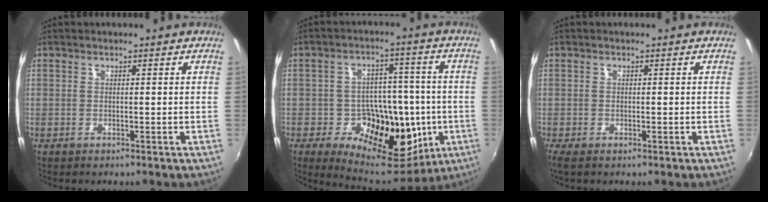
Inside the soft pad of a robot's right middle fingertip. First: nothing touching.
{"total": 18.1, "force": [-5.1, 12.6, 11.9], "torque": [-0.208, 0.001, -0.061]}
{"total": 1.5, "force": [-0.8, 0.5, 1.1], "torque": [-0.025, -0.006, -0.015]}